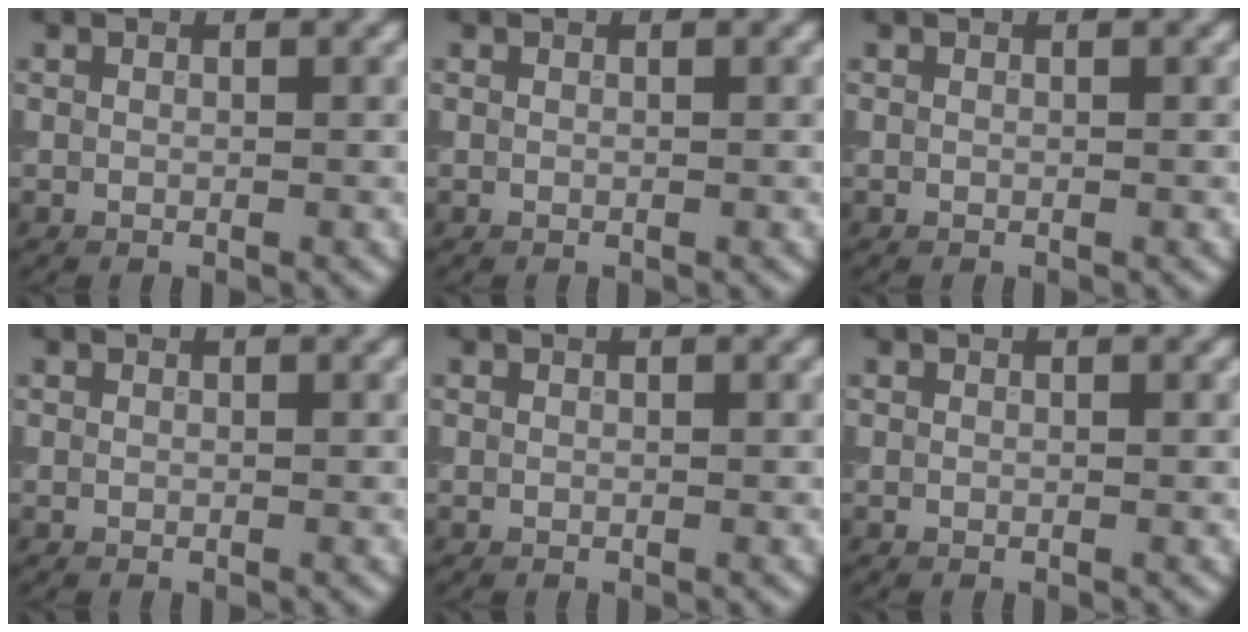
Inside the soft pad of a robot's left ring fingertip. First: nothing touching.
{"total": 0.0}
{"total": 0.0}
{"total": 0.0}
{"total": 0.0}
{"total": 0.0}